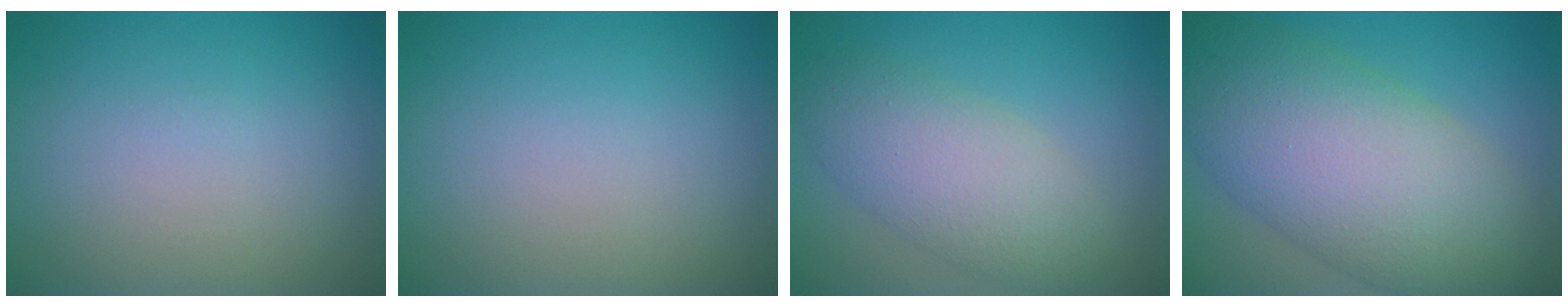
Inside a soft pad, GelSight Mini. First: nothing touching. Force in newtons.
{"total": 0.0}
{"total": 5.5, "press": 5.5, "slide": 0.1}
{"total": 11.4, "press": 11.4, "slide": 0.5}